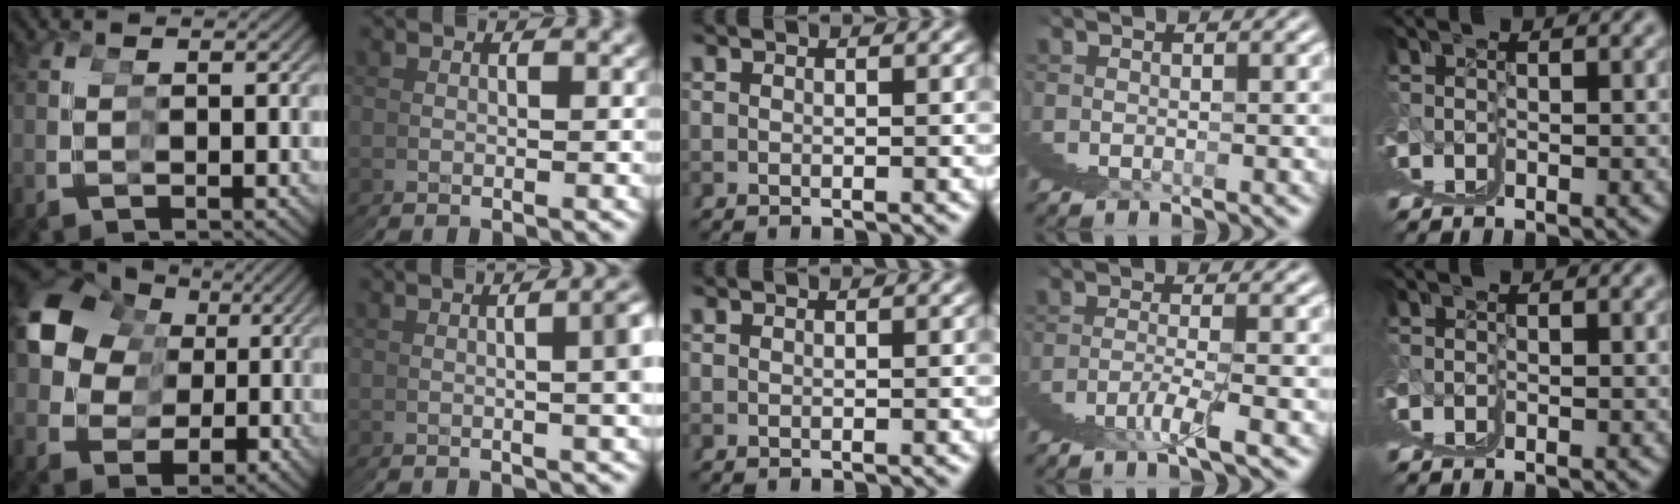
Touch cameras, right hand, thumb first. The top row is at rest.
{"thumb": {"total": 12.6, "force": [2.3, 10.0, 7.2], "torque": [-0.152, -0.025, 0.049]}, "index": {"total": 3.7, "force": [0.5, 0.5, 3.6], "torque": [-0.040, 0.009, 0.010]}, "ring": {"total": 2.0, "force": [-0.8, -0.9, 1.5], "torque": [-0.027, 0.004, -0.012]}}